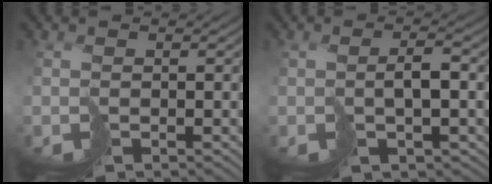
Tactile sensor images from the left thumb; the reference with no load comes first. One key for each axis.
{"total": 2.8, "fx": 0.1, "fy": 1.3, "fz": 2.4, "tx": -0.048, "ty": 0.004, "tz": 0.009}